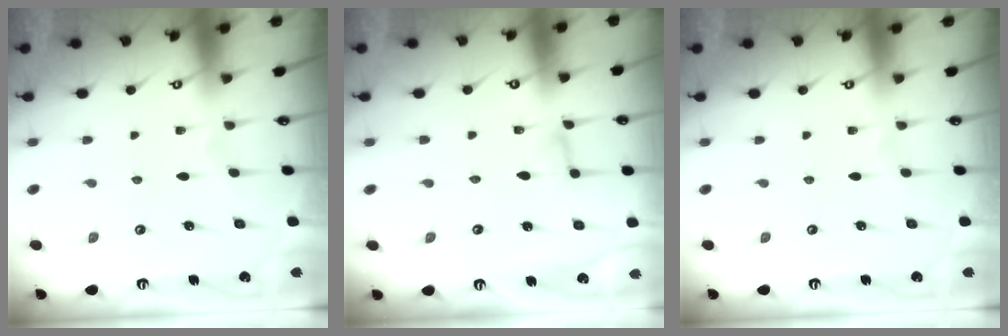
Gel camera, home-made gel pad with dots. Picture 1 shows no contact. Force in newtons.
{"total": 3.4, "press": 3.4, "slide": 0.3}
{"total": 0.0}